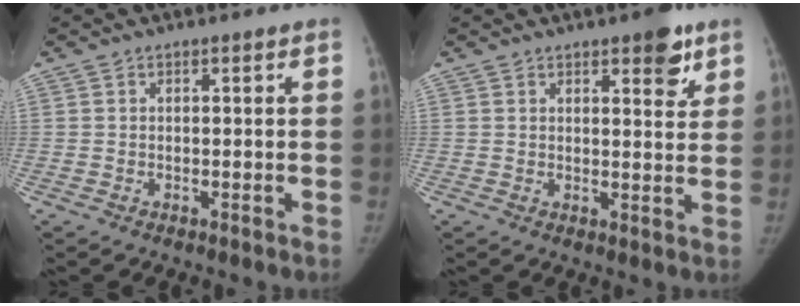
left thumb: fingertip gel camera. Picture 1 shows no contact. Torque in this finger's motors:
{"motor_torque": [0.96, -0.03, 0.66, -0.46, 0.07]}